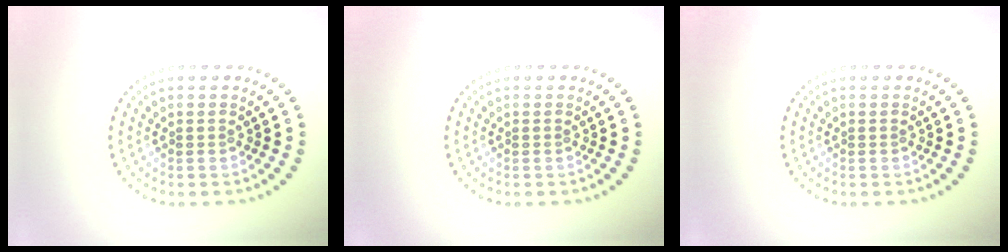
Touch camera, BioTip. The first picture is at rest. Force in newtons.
{"total": 0.0}
{"total": 0.0}